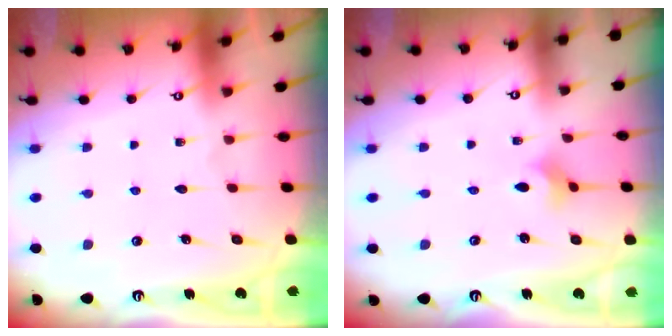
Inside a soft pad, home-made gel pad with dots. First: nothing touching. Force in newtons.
{"total": 2.2, "press": 2.2, "slide": 0.5}